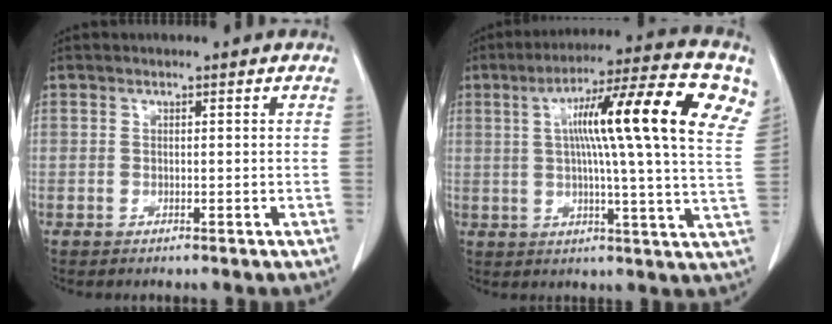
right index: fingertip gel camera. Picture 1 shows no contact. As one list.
[{"total": 20.3, "force": [6.5, 0.7, 19.2], "torque": [-0.272, 0.033, 0.082]}]